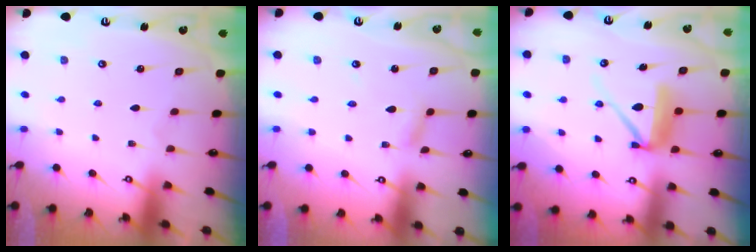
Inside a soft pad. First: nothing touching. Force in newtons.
{"total": 2.8, "press": 2.8, "slide": 0.1}
{"total": 9.5, "press": 9.4, "slide": 0.5}